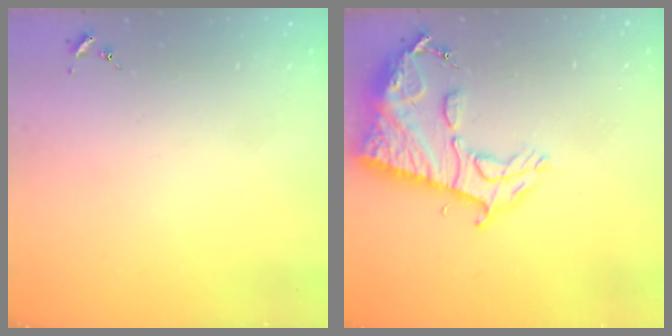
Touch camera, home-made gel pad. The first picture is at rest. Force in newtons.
{"total": 15.3, "press": 15.3, "slide": 1.4}